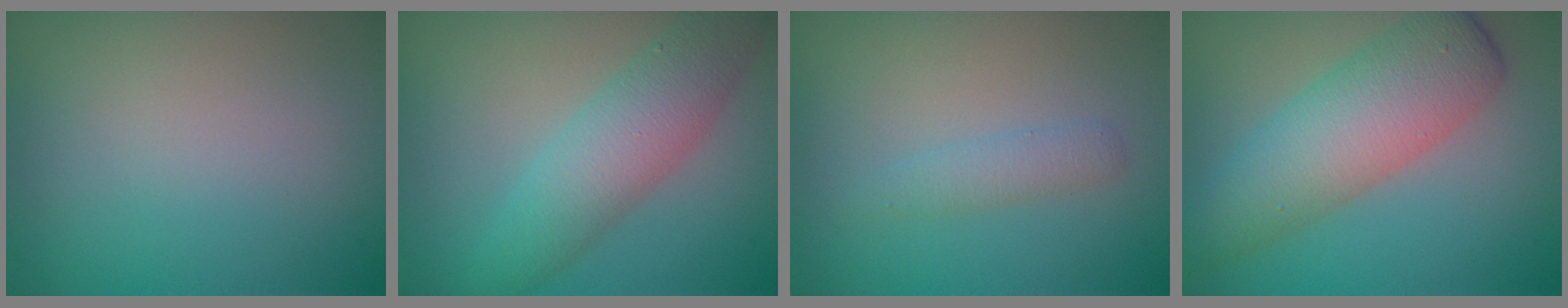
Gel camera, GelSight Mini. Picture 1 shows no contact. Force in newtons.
{"total": 5.2, "press": 5.2, "slide": 0.2}
{"total": 1.4, "press": 1.4, "slide": 0.1}
{"total": 7.5, "press": 7.5, "slide": 0.4}